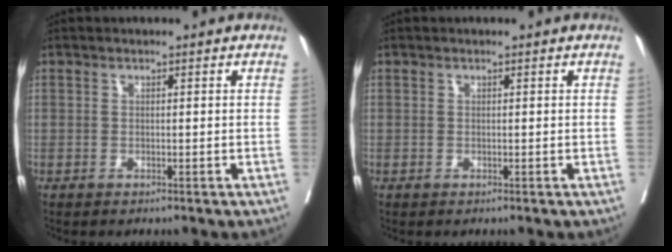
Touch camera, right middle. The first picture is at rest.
{"total": 0.0}